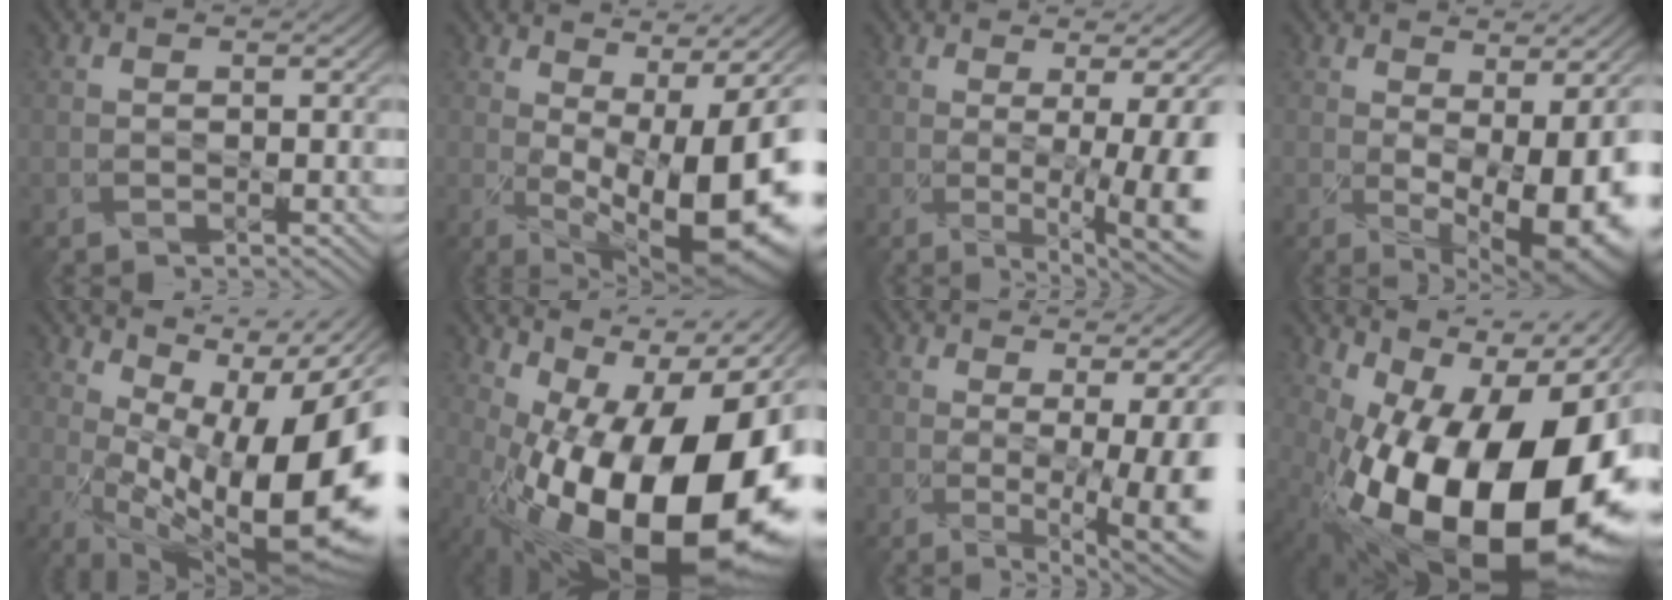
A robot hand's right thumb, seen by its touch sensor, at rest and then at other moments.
{"total": 13.4, "force": [-1.8, 6.1, 11.8], "torque": [-0.182, -0.042, -0.005]}
{"total": 10.7, "force": [-0.9, 3.6, 10.0], "torque": [-0.121, 0.001, 0.002]}
{"total": 10.8, "force": [-1.8, 5.3, 9.2], "torque": [-0.136, -0.034, 0.006]}
{"total": 14.3, "force": [1.0, 6.4, 12.8], "torque": [-0.176, -0.013, 0.032]}
{"total": 17.4, "force": [-2.6, 8.7, 14.9], "torque": [-0.206, -0.013, -0.040]}
{"total": 9.8, "force": [-0.8, 3.6, 9.0], "torque": [-0.109, -0.005, 0.006]}
{"total": 18.1, "force": [-4.2, 10.0, 14.5], "torque": [-0.222, -0.024, -0.055]}